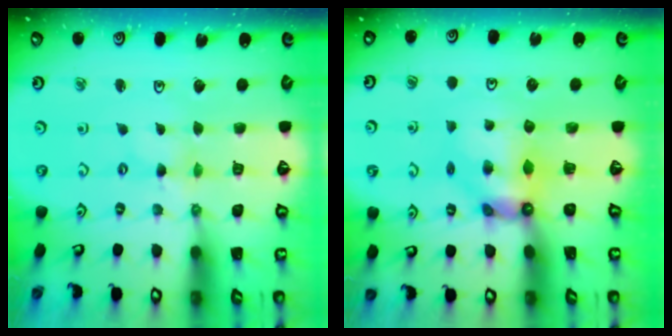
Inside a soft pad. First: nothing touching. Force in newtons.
{"total": 7.6, "press": 7.6, "slide": 0.5}